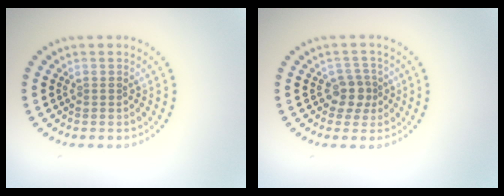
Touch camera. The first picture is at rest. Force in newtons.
{"total": 2.2, "press": 1.8, "slide": 1.2}